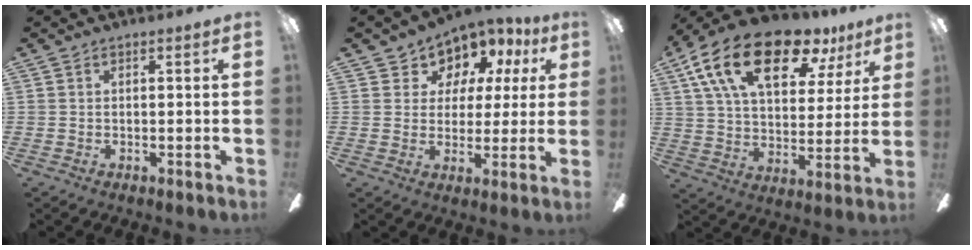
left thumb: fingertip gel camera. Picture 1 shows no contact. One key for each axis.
{"total": 8.4, "fx": 5.9, "fy": 5.9, "fz": 1.2, "tx": -0.036, "ty": -0.047, "tz": 0.112}
{"total": 22.4, "fx": 13.3, "fy": 10.4, "fz": 14.6, "tx": -0.246, "ty": -0.059, "tz": 0.228}